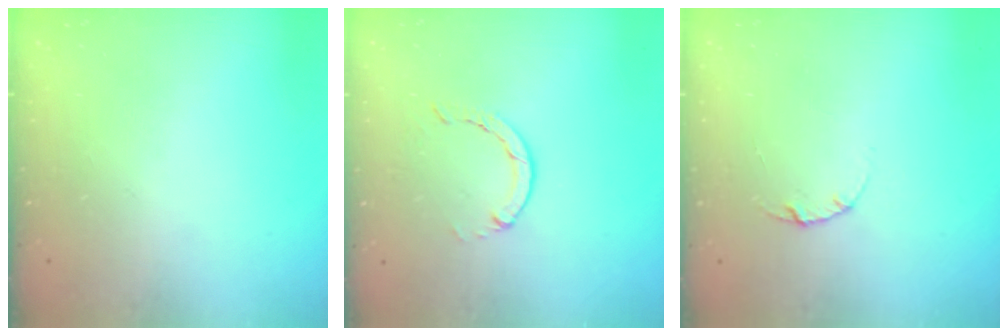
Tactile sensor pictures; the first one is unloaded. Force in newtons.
{"total": 1.3, "press": 1.2, "slide": 0.3}
{"total": 3.0, "press": 3.0, "slide": 0.4}